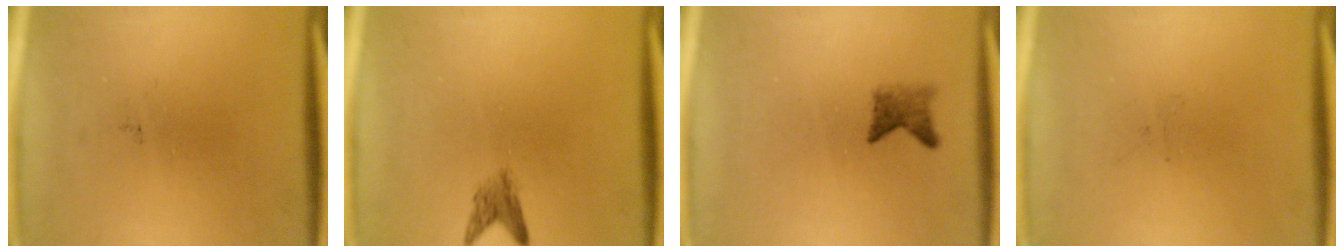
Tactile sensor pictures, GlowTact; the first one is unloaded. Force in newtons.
{"total": 2.0}
{"total": 2.0}
{"total": 0.0}